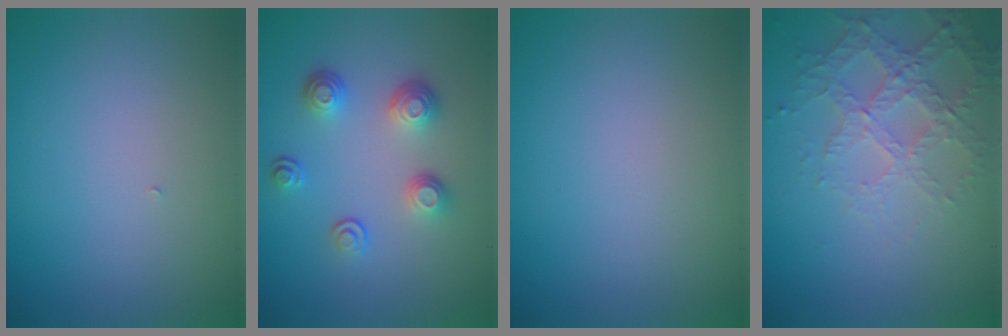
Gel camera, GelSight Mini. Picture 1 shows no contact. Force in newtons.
{"total": 3.6, "press": 2.8, "slide": 2.2}
{"total": 0.0}
{"total": 4.2, "press": 3.1, "slide": 2.9}